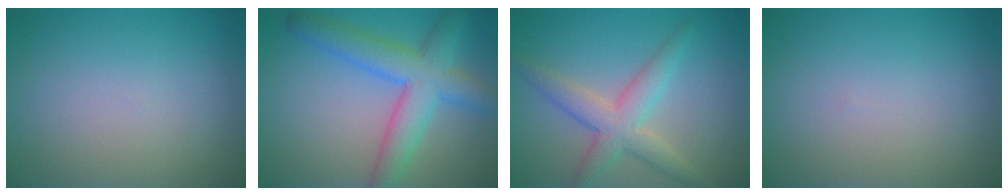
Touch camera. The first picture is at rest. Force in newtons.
{"total": 5.3, "press": 5.2, "slide": 0.3}
{"total": 4.3, "press": 4.3, "slide": 0.1}
{"total": 0.0}